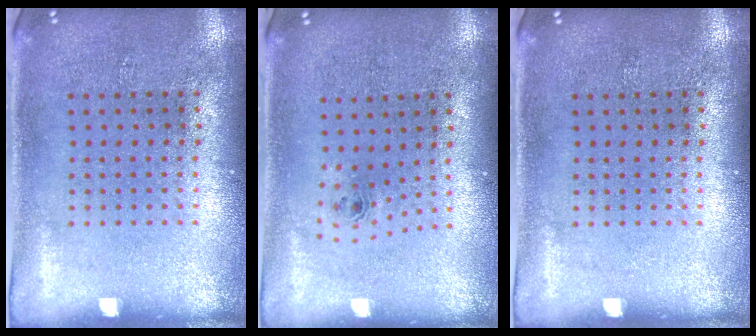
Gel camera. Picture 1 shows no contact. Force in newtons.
{"total": 0.8, "press": 0.3, "slide": 0.7}
{"total": 0.0}